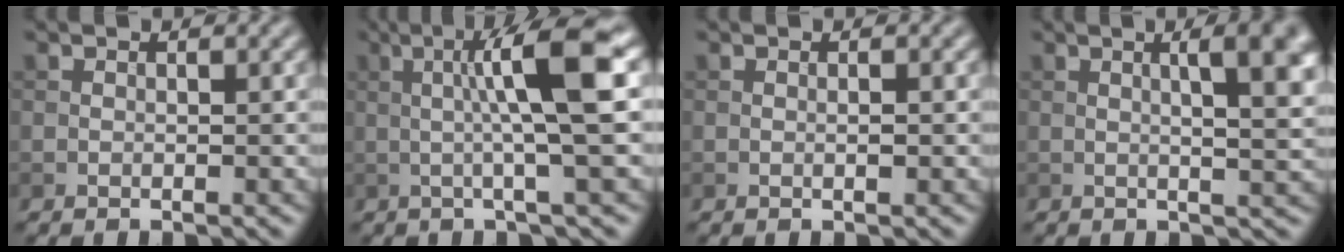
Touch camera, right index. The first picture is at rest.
{"total": 7.7, "force": [0.9, 0.7, 7.6], "torque": [-0.120, 0.014, 0.014]}
{"total": 0.7, "force": [0.0, 0.1, 0.7], "torque": [-0.012, -0.001, 0.000]}
{"total": 7.9, "force": [1.7, 2.8, 7.2], "torque": [-0.049, 0.025, 0.012]}